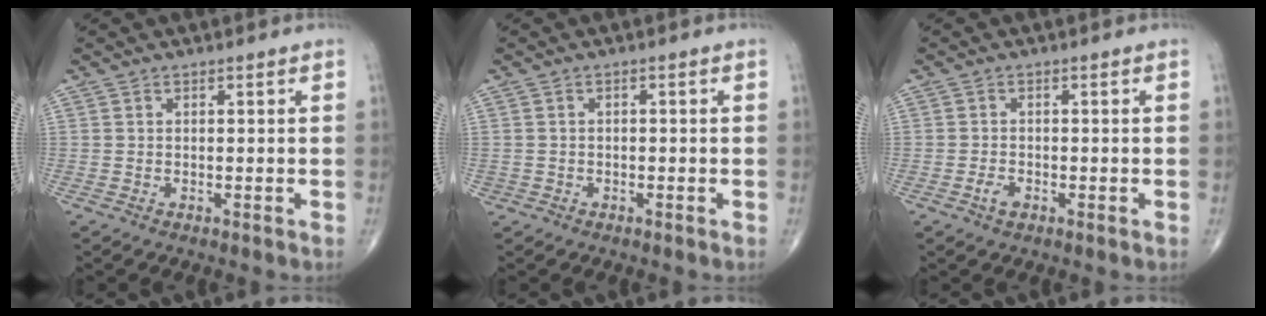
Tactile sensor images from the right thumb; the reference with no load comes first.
{"total": 1.1, "force": [-0.5, 0.9, 0.1], "torque": [0.004, 0.008, -0.010]}
{"total": 1.9, "force": [-0.9, 1.1, 1.2], "torque": [-0.022, 0.004, -0.018]}